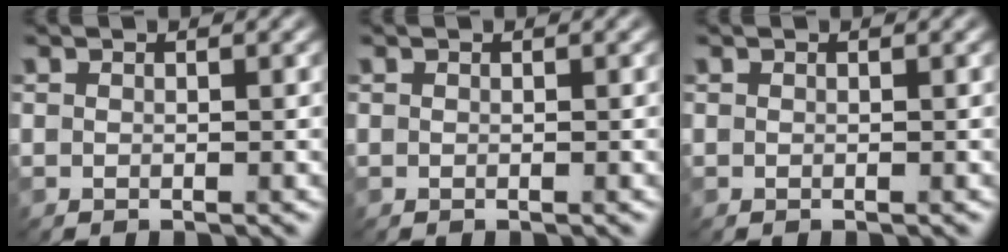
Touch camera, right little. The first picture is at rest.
{"total": 0.0}
{"total": 0.0}